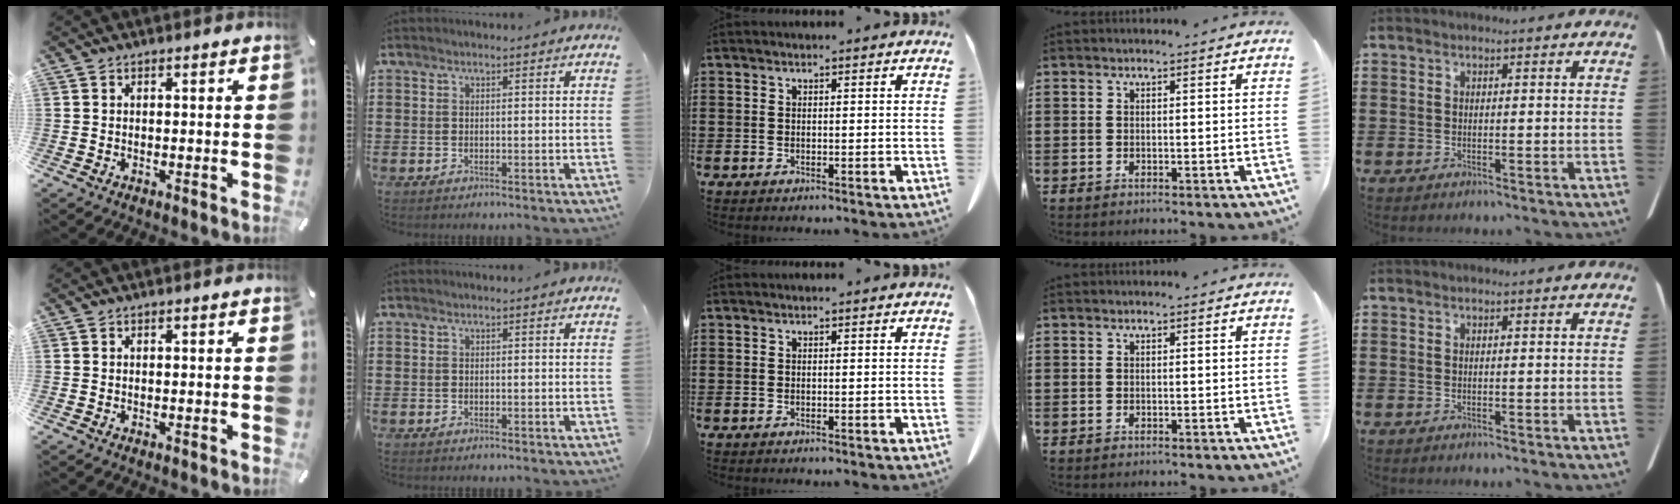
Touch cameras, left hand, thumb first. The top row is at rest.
{}